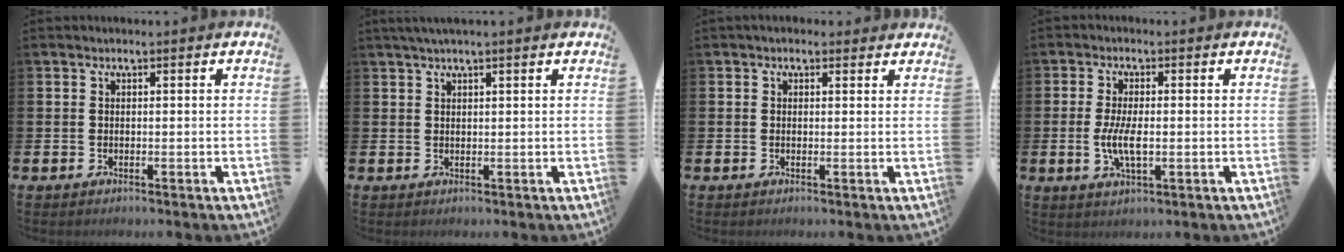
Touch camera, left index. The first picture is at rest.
{"total": 1.8, "force": [1.4, -0.1, 1.0], "torque": [-0.018, 0.002, 0.024]}
{"total": 1.0, "force": [0.7, 0.6, 0.3], "torque": [-0.002, 0.008, 0.012]}
{"total": 4.6, "force": [-0.4, 1.8, 4.2], "torque": [-0.084, 0.001, -0.010]}